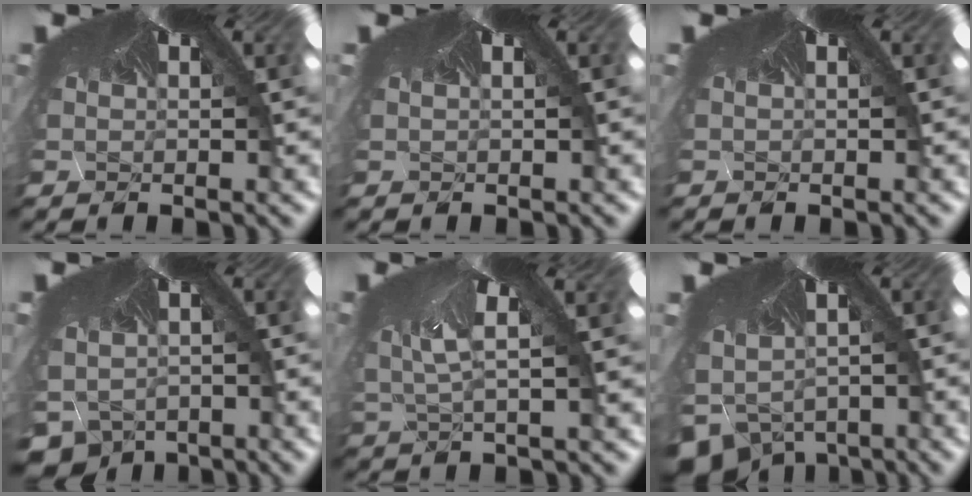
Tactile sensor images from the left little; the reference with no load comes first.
{"total": 0.0}
{"total": 0.0}
{"total": 5.3, "force": [-5.1, 1.5, 0.2], "torque": [-0.002, -0.059, -0.047]}
{"total": 2.5, "force": [-2.2, -1.1, -0.1], "torque": [-0.024, -0.031, -0.011]}
{"total": 6.8, "force": [-6.8, 0.8, -0.8], "torque": [-0.007, -0.094, -0.068]}